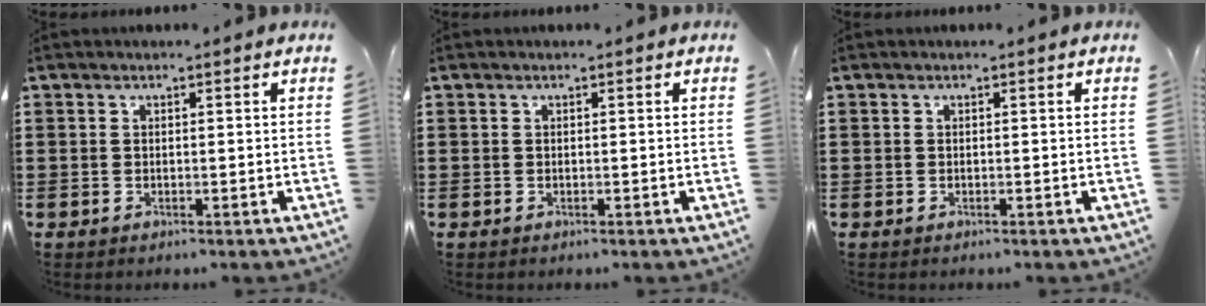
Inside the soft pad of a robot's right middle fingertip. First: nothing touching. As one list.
[{"total": 0.0}, {"total": 0.0}]